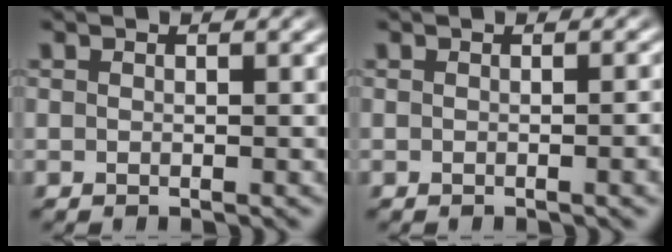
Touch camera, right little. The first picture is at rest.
{"total": 0.8, "force": [-0.3, -0.1, 0.7], "torque": [-0.009, 0.007, -0.006]}